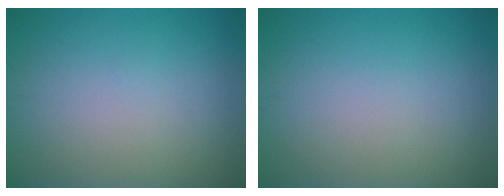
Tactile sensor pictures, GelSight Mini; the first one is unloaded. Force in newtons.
{"total": 0.0}